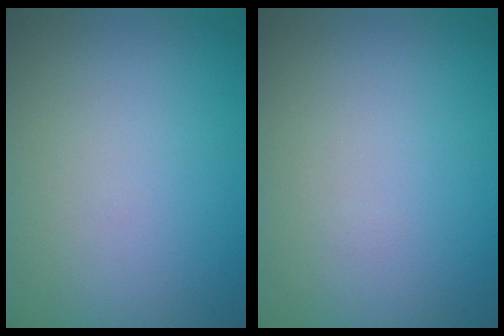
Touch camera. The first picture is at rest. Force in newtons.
{"total": 0.0}